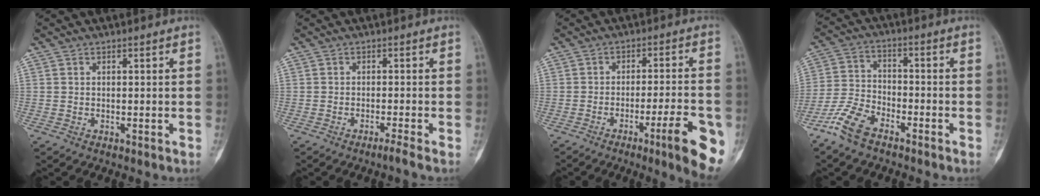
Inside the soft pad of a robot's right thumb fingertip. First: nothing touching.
{"total": 1.6, "force": [-1.2, -0.6, 0.8], "torque": [-0.021, 0.005, -0.025]}
{"total": 11.8, "force": [-5.1, 1.5, 10.5], "torque": [-0.136, 0.008, -0.070]}
{"total": 8.8, "force": [-6.2, 3.9, 4.8], "torque": [-0.110, 0.024, -0.130]}